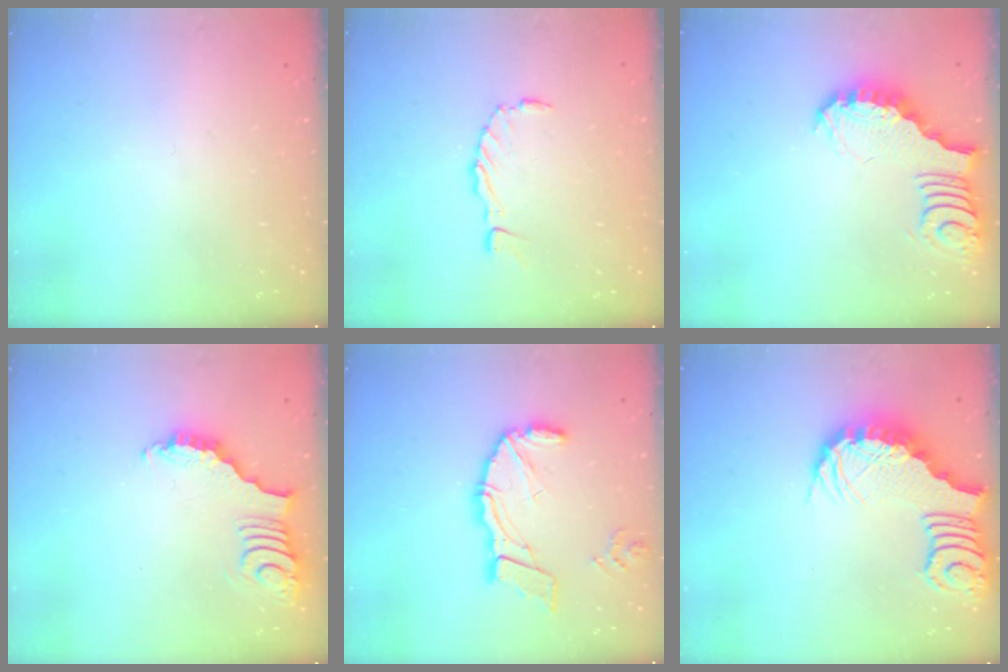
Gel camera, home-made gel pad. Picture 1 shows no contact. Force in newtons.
{"total": 0.6, "press": 0.6, "slide": 0.2}
{"total": 3.7, "press": 3.7, "slide": 0.6}
{"total": 3.8, "press": 3.7, "slide": 0.5}
{"total": 13.8, "press": 13.7, "slide": 1.9}
{"total": 3.0, "press": 2.9, "slide": 0.7}